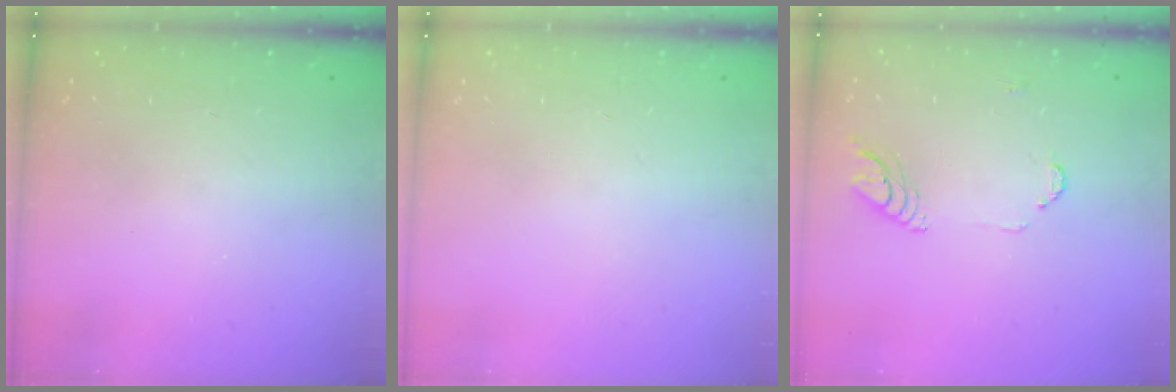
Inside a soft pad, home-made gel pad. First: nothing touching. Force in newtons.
{"total": 0.0}
{"total": 6.8, "press": 6.8, "slide": 0.8}